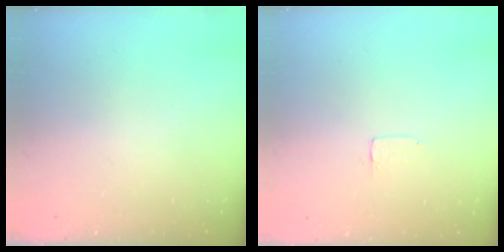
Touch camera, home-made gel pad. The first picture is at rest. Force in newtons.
{"total": 1.2, "press": 1.2, "slide": 0.0}